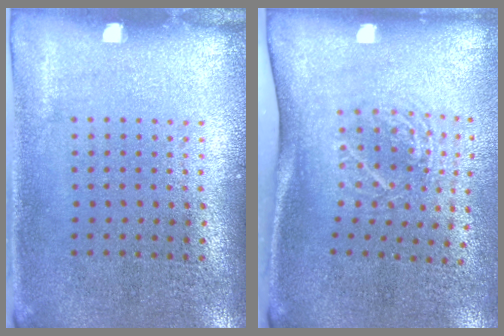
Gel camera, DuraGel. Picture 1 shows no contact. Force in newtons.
{"total": 1.8, "press": 1.3, "slide": 1.4}